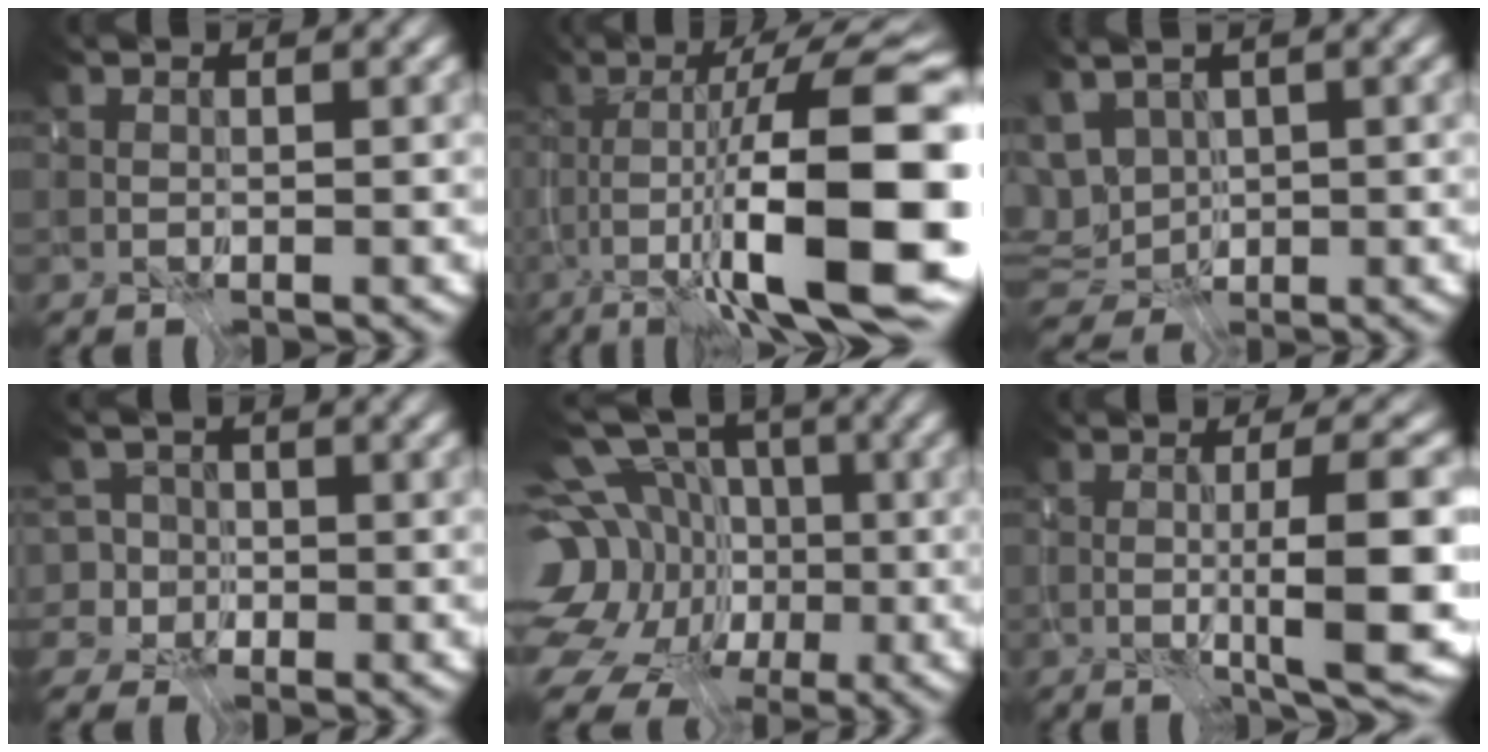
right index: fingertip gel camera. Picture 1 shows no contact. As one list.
[{"total": 13.1, "force": [-4.5, -0.2, 12.3], "torque": [-0.152, 0.005, -0.072]}, {"total": 4.3, "force": [0.0, 2.9, 3.2], "torque": [-0.051, -0.003, 0.002]}, {"total": 4.9, "force": [-0.2, 4.3, 2.3], "torque": [-0.029, 0.026, -0.058]}, {"total": 13.4, "force": [-4.5, 10.6, 7.0], "torque": [-0.144, -0.008, -0.075]}, {"total": 7.0, "force": [-1.9, -0.9, 6.6], "torque": [-0.089, -0.021, -0.023]}]